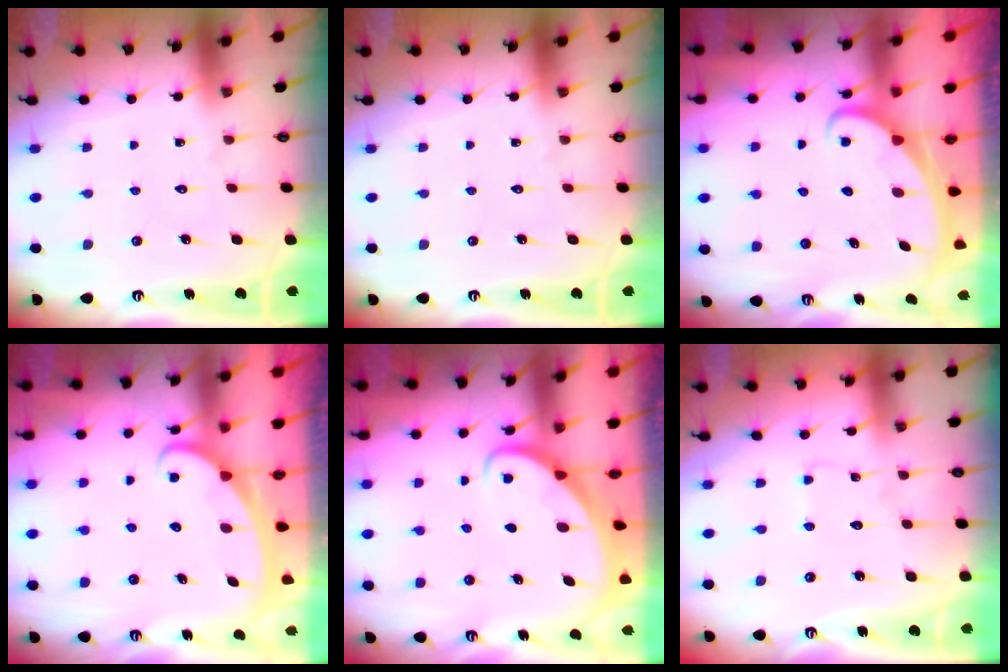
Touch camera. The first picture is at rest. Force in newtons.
{"total": 0.0}
{"total": 2.2, "press": 2.2, "slide": 0.2}
{"total": 2.5, "press": 2.5, "slide": 0.4}
{"total": 2.2, "press": 2.2, "slide": 0.2}
{"total": 1.8, "press": 1.8, "slide": 0.1}